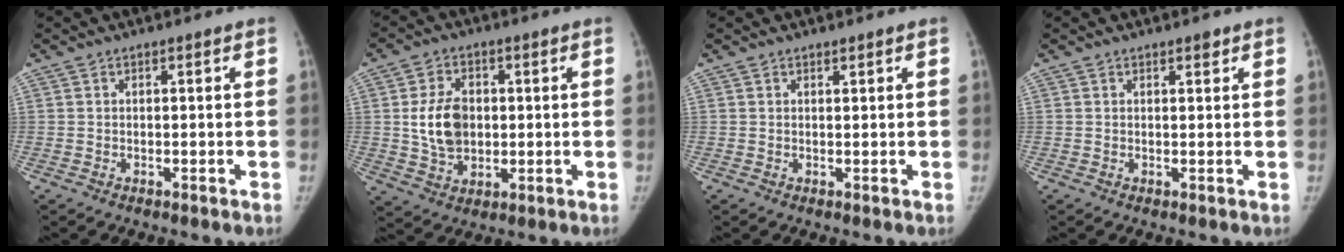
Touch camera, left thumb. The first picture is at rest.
{"total": 9.7, "force": [0.8, 7.2, 6.5], "torque": [-0.094, -0.003, 0.020]}
{"total": 0.7, "force": [0.6, 0.3, 0.3], "torque": [-0.003, -0.004, 0.009]}
{"total": 1.3, "force": [0.9, 0.5, 0.7], "torque": [-0.003, -0.004, 0.012]}